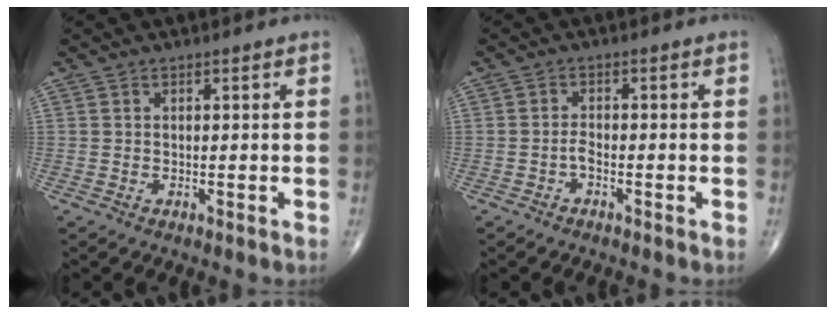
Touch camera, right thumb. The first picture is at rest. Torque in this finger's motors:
{"motor_torque": [0.01, -0.74, 0.59, 0.00, 0.11]}